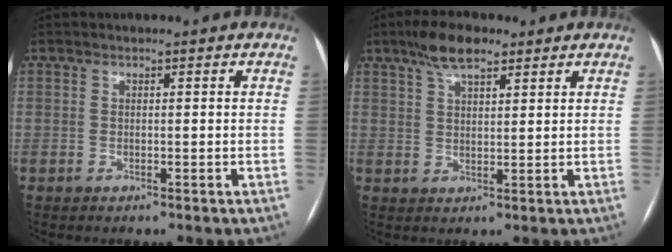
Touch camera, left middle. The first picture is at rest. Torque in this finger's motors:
{"motor_torque": [0.54, -0.52, 0.11, 0.05]}